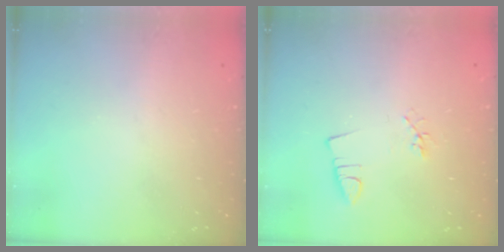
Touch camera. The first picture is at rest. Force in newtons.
{"total": 2.2, "press": 1.7, "slide": 1.4}